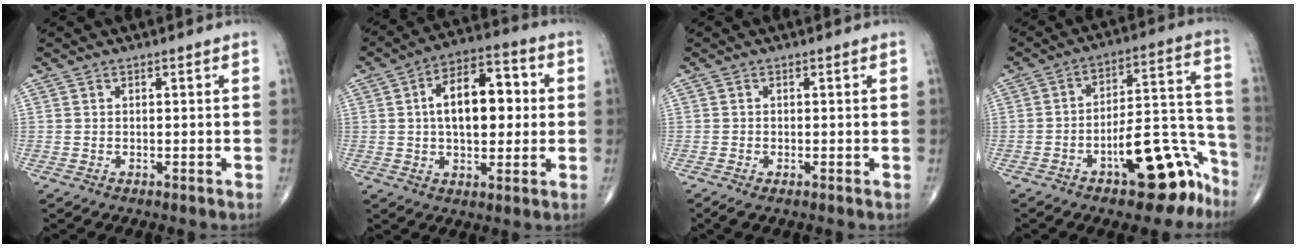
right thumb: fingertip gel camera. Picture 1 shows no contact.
{"total": 14.3, "force": [1.6, 7.8, 11.8], "torque": [-0.157, 0.020, 0.019]}
{"total": 1.2, "force": [-0.7, 0.3, 1.0], "torque": [-0.026, -0.005, -0.018]}
{"total": 16.8, "force": [-9.6, 6.8, 12.0], "torque": [-0.113, 0.104, -0.137]}